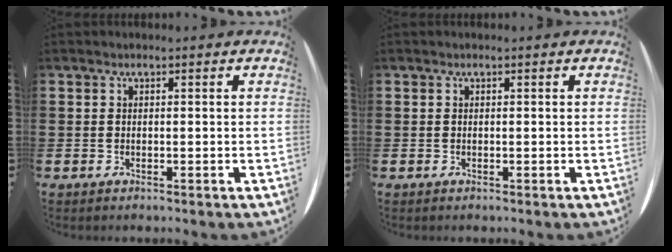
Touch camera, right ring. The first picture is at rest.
{"total": 0.0}